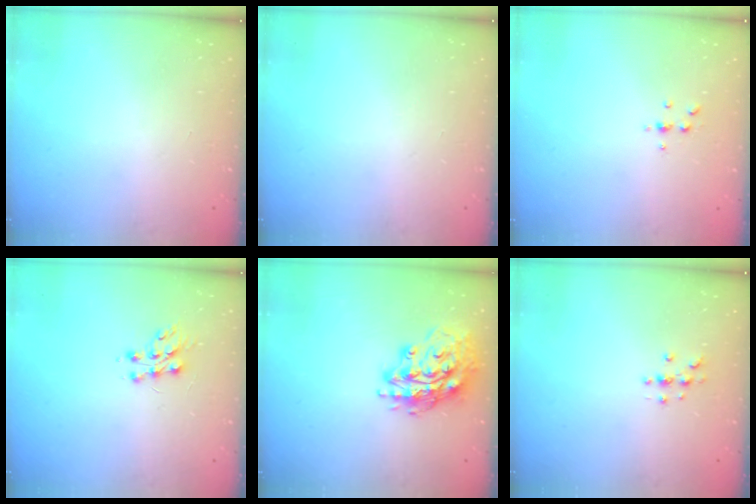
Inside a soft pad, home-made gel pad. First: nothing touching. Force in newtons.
{"total": 0.0}
{"total": 3.8, "press": 3.7, "slide": 0.5}
{"total": 7.9, "press": 7.8, "slide": 0.6}
{"total": 16.9, "press": 16.8, "slide": 1.5}
{"total": 3.0, "press": 3.0, "slide": 0.3}